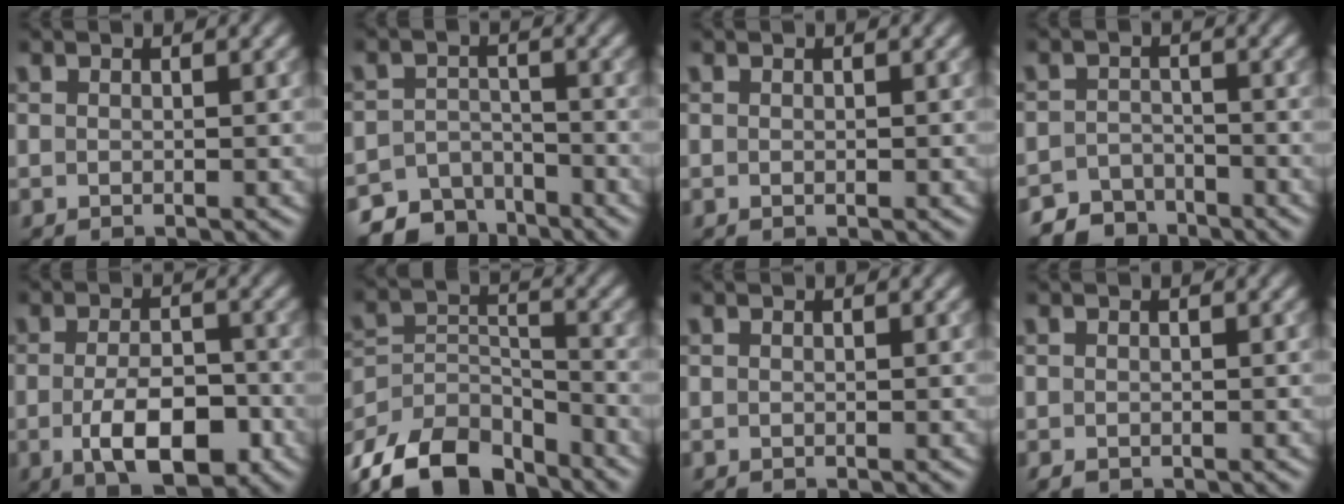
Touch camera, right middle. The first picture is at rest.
{"total": 5.4, "force": [-4.7, 2.6, 0.8], "torque": [-0.002, -0.012, -0.075]}
{"total": 0.0}
{"total": 3.5, "force": [-3.1, 1.6, 0.3], "torque": [0.006, -0.002, -0.059]}
{"total": 6.3, "force": [-2.3, 2.9, 5.2], "torque": [-0.091, -0.006, -0.037]}
{"total": 11.1, "force": [-8.8, 5.2, 4.4], "torque": [-0.080, -0.006, -0.153]}
{"total": 0.0}
{"total": 0.6, "force": [-0.5, 0.3, 0.3], "torque": [-0.005, -0.005, -0.007]}